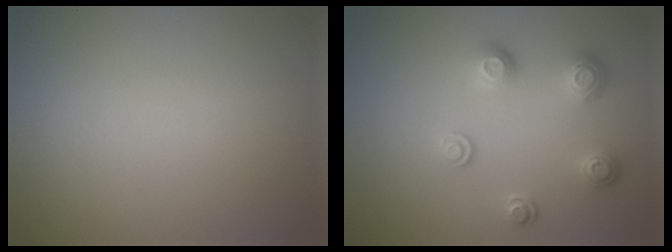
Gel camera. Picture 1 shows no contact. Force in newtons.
{"total": 3.3, "press": 2.6, "slide": 2.0}